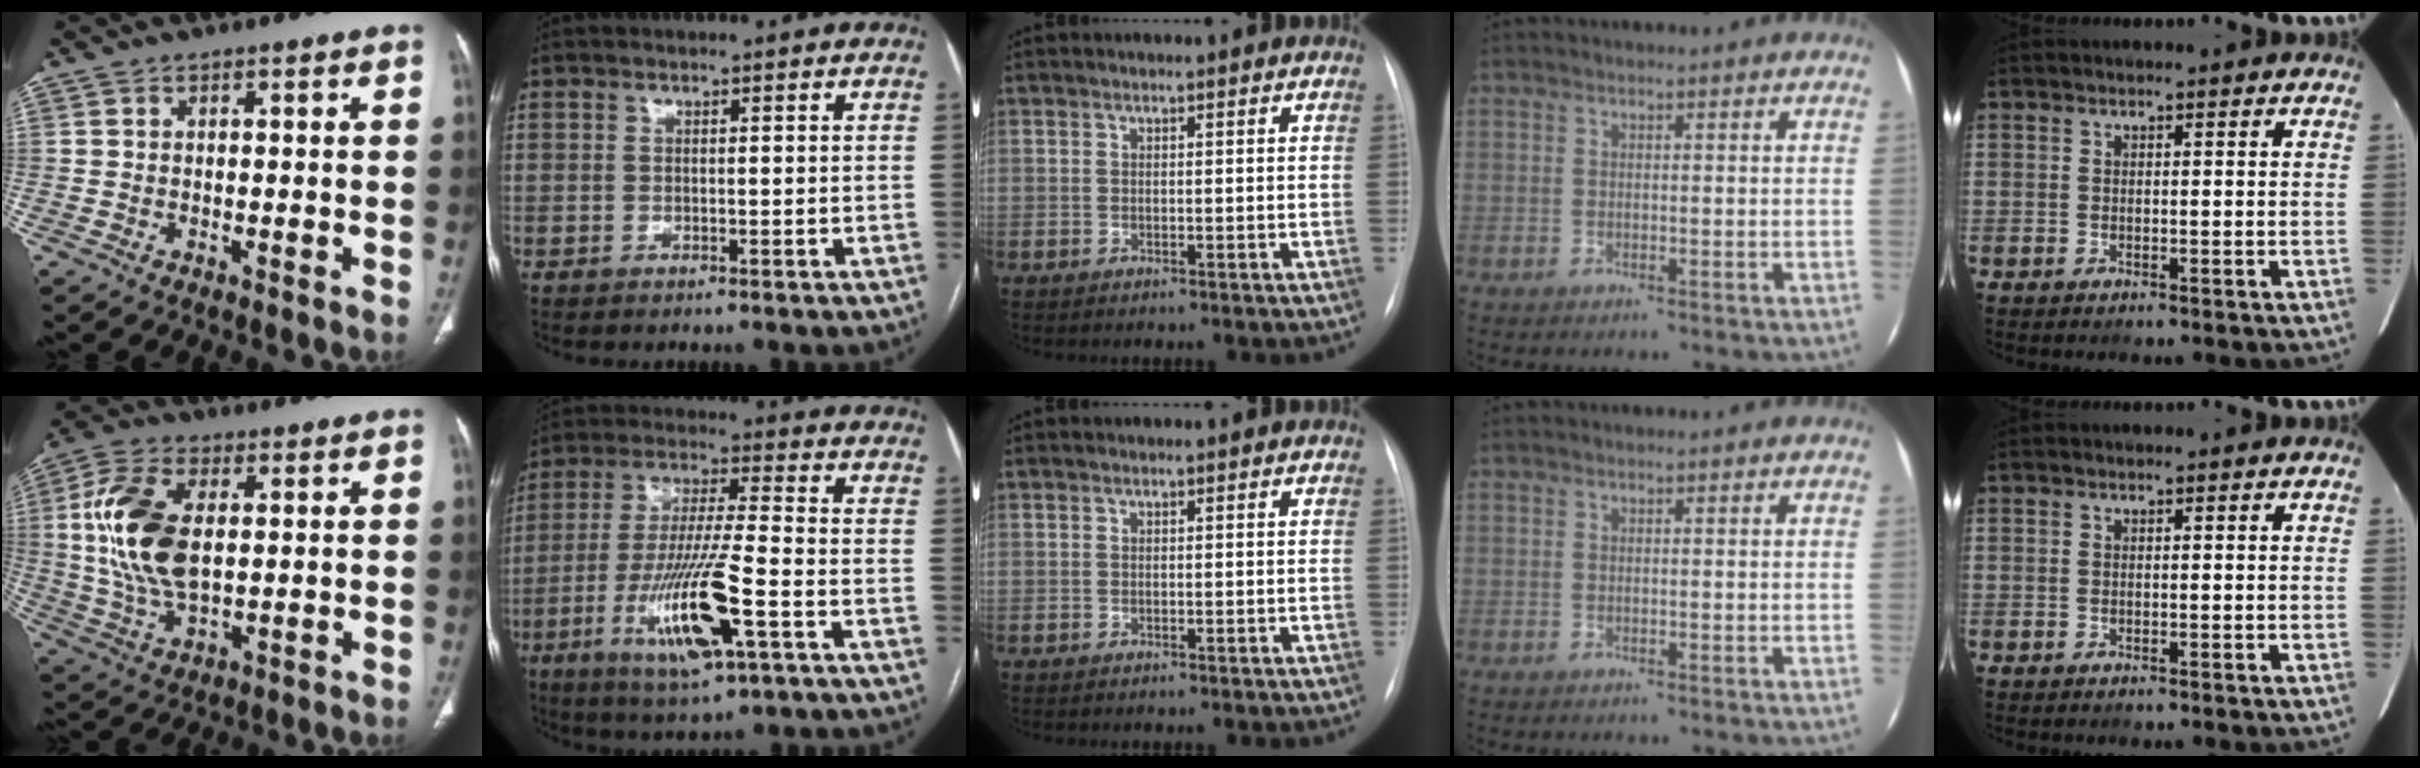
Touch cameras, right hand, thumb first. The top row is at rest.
{"thumb": {"total": 15.5, "force": [2.1, 8.4, 12.8], "torque": [-0.268, 0.000, 0.043]}, "index": {"total": 15.1, "force": [-5.7, 1.5, 13.9], "torque": [-0.277, -0.022, -0.100]}}